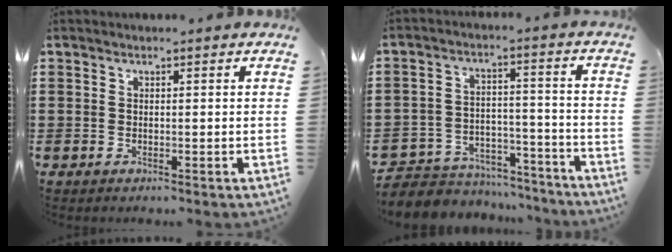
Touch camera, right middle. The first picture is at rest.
{"total": 5.7, "force": [-5.5, 1.7, 0.1], "torque": [-0.011, 0.014, -0.114]}